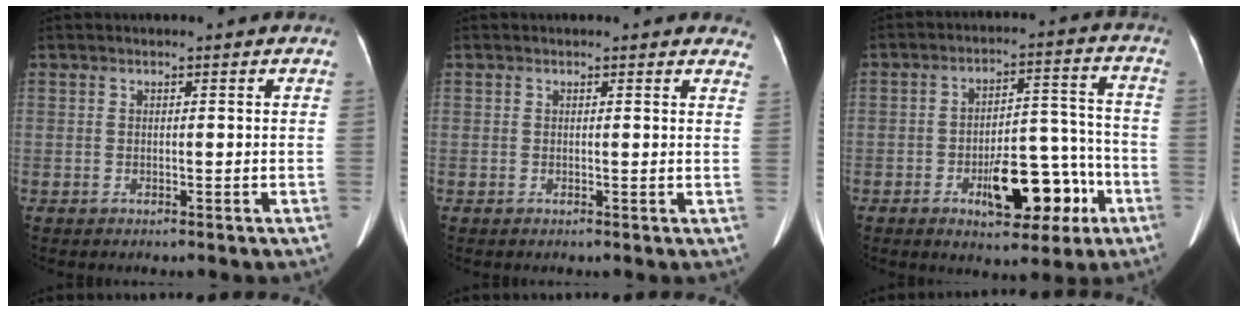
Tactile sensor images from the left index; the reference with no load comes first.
{"total": 4.0, "force": [3.8, 1.1, 0.8], "torque": [0.009, -0.010, 0.013]}
{"total": 11.8, "force": [-5.4, 4.9, 9.3], "torque": [-0.133, 0.027, -0.069]}